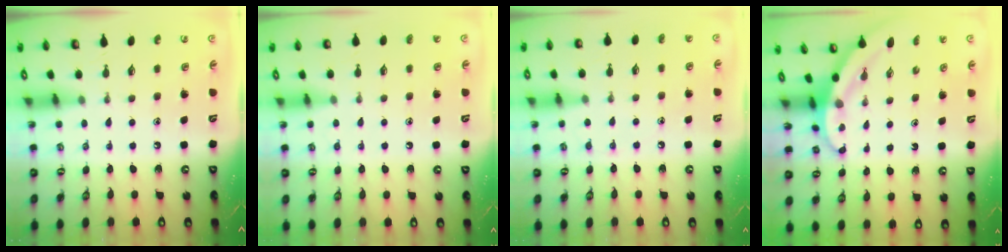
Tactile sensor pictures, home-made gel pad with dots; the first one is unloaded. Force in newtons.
{"total": 5.0, "press": 5.0, "slide": 0.6}
{"total": 4.6, "press": 4.5, "slide": 0.8}
{"total": 3.2, "press": 3.2, "slide": 0.2}